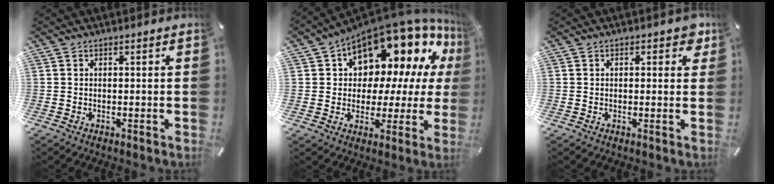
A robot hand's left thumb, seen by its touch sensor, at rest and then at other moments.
{"total": 16.1, "force": [10.7, 8.9, 8.2], "torque": [-0.113, -0.106, 0.183]}
{"total": 2.6, "force": [1.1, 1.4, 1.9], "torque": [-0.017, -0.002, 0.013]}